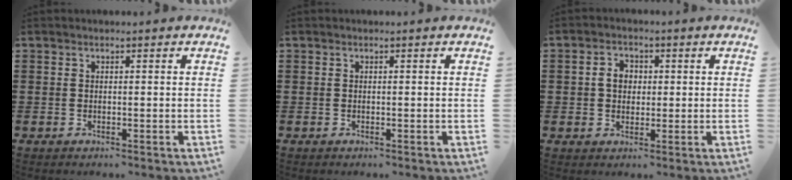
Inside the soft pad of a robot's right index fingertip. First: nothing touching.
{"total": 0.0}
{"total": 3.2, "force": [0.2, 2.5, 1.9], "torque": [-0.045, 0.012, 0.002]}